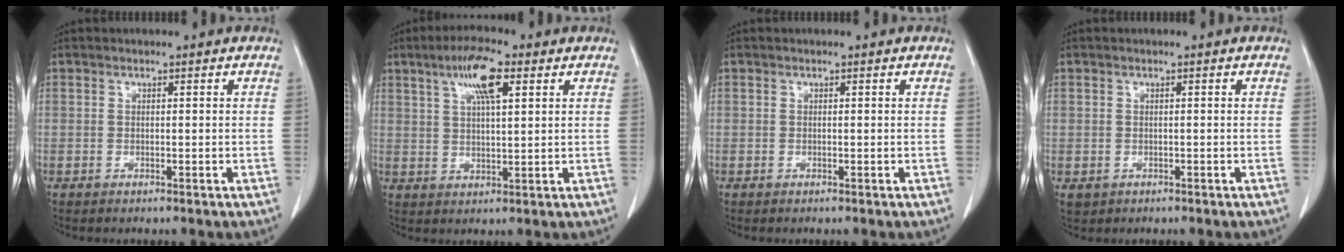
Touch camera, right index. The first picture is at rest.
{"total": 7.6, "force": [3.7, 1.6, 6.4], "torque": [-0.122, 0.010, 0.065]}
{"total": 0.0}
{"total": 1.5, "force": [-0.5, 1.4, 0.3], "torque": [-0.009, 0.002, -0.001]}